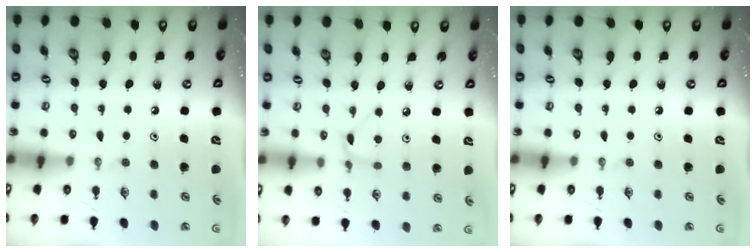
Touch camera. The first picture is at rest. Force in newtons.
{"total": 3.3, "press": 3.3, "slide": 0.4}
{"total": 0.0}